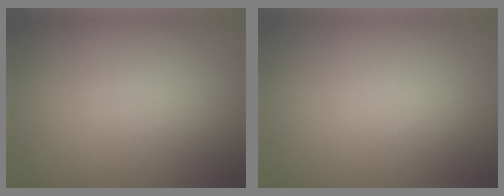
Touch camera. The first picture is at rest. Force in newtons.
{"total": 0.0}